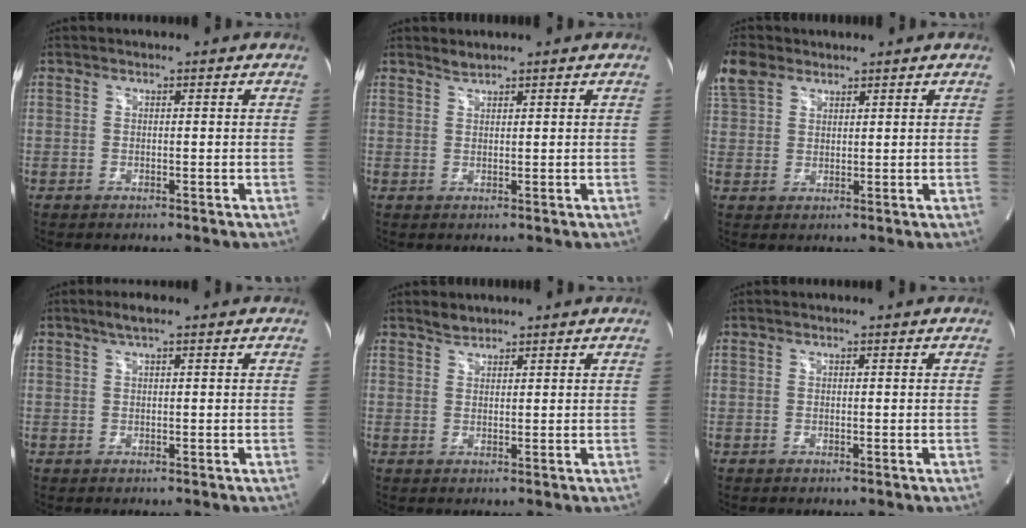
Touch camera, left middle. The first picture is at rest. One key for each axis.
{"total": 1.1, "fx": 1.1, "fy": -0.2, "fz": 0.0, "tx": -0.008, "ty": -0.001, "tz": 0.024}
{"total": 6.1, "fx": 4.2, "fy": 3.6, "fz": 2.6, "tx": -0.075, "ty": 0.023, "tz": 0.094}
{"total": 2.2, "fx": 1.4, "fy": 0.2, "fz": 1.8, "tx": -0.040, "ty": 0.010, "tz": 0.025}
{"total": 1.5, "fx": 1.4, "fy": 0.5, "fz": 0.1, "tx": -0.005, "ty": 0.000, "tz": 0.027}
{"total": 0.0}